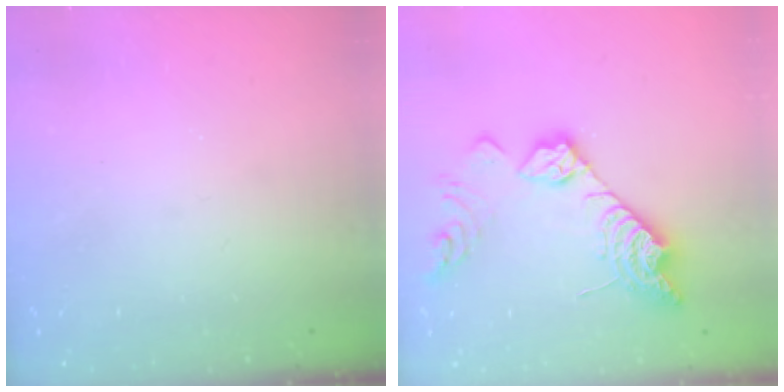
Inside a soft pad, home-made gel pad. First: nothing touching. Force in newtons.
{"total": 16.8, "press": 16.7, "slide": 1.1}